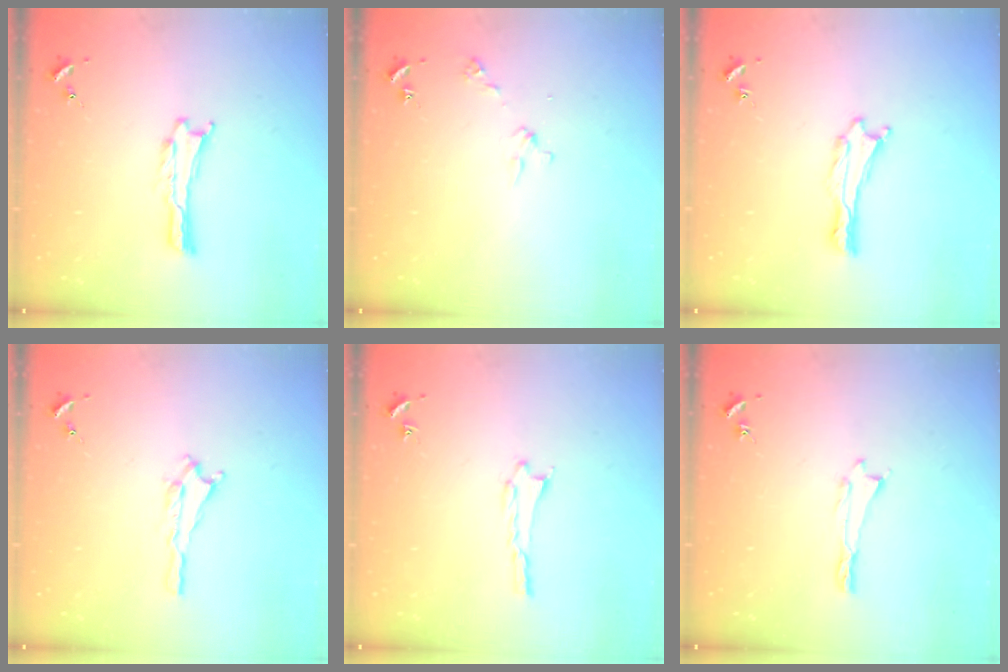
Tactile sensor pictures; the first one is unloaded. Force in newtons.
{"total": 2.9, "press": 2.9, "slide": 0.2}
{"total": 0.0}
{"total": 1.4, "press": 1.4, "slide": 0.2}
{"total": 1.4, "press": 1.4, "slide": 0.2}
{"total": 0.0}